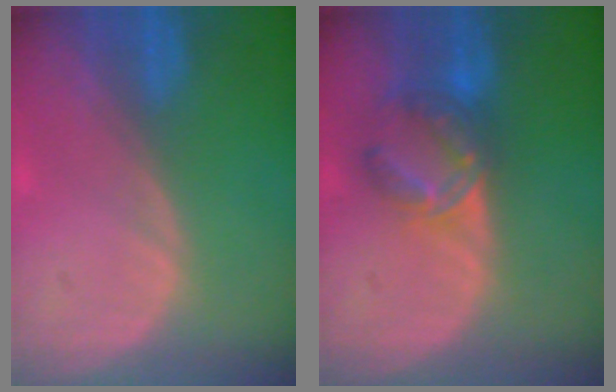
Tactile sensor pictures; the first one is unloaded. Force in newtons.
{"total": 7.3, "press": 6.3, "slide": 3.7}